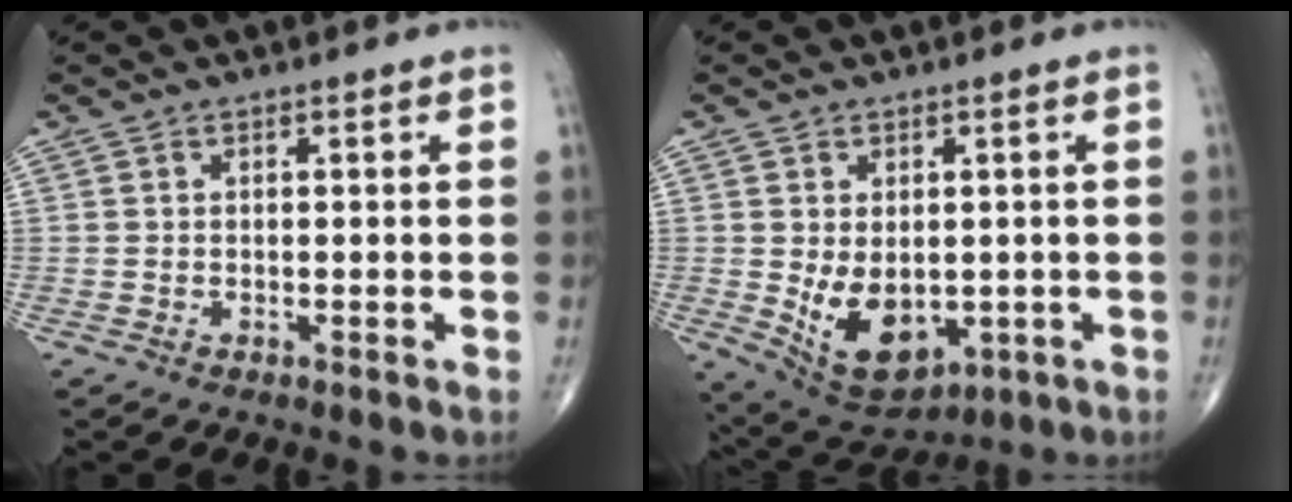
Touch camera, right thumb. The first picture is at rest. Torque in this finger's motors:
{"motor_torque": [-0.34, 0.29, 0.39, 0.18, 0.21]}